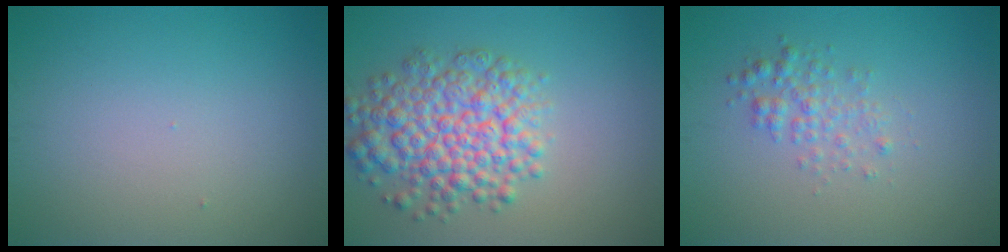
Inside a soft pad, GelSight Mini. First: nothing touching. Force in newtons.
{"total": 6.9, "press": 6.9, "slide": 0.3}
{"total": 2.0, "press": 2.0, "slide": 0.1}